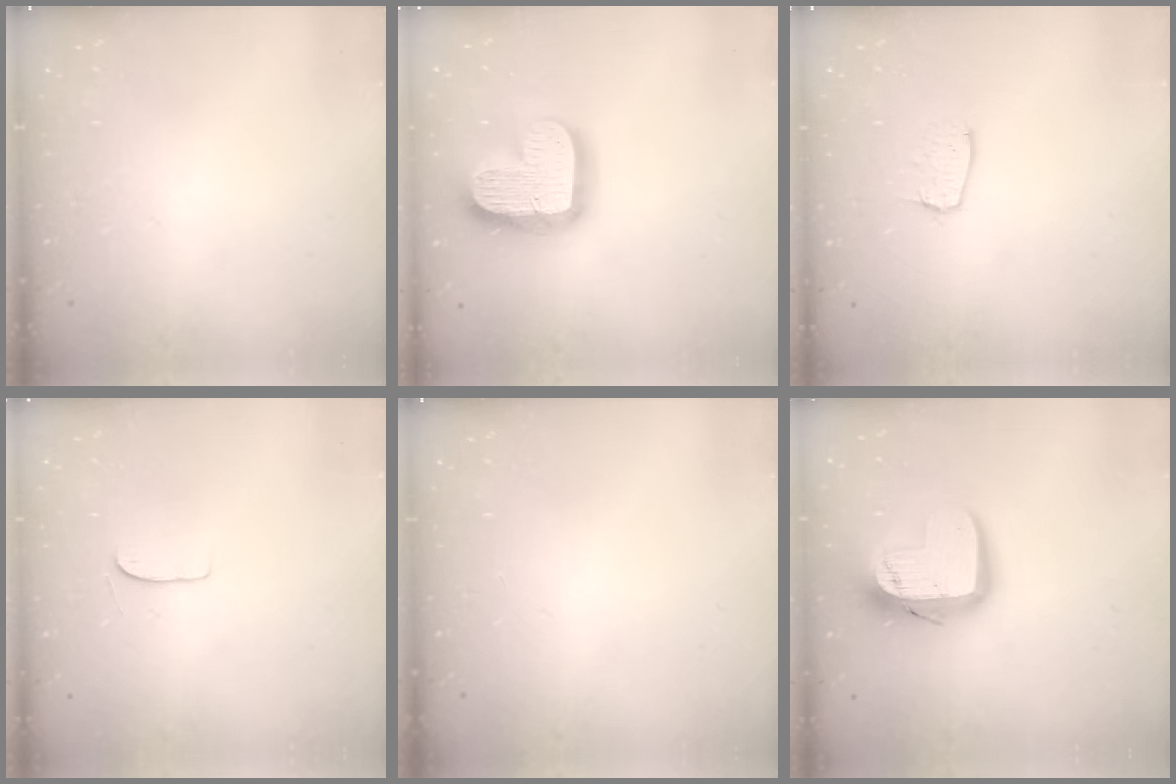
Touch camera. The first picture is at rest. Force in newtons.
{"total": 19.2, "press": 19.1, "slide": 1.4}
{"total": 6.0, "press": 6.0, "slide": 0.3}
{"total": 5.1, "press": 5.1, "slide": 0.4}
{"total": 0.0}
{"total": 15.1, "press": 15.0, "slide": 1.2}